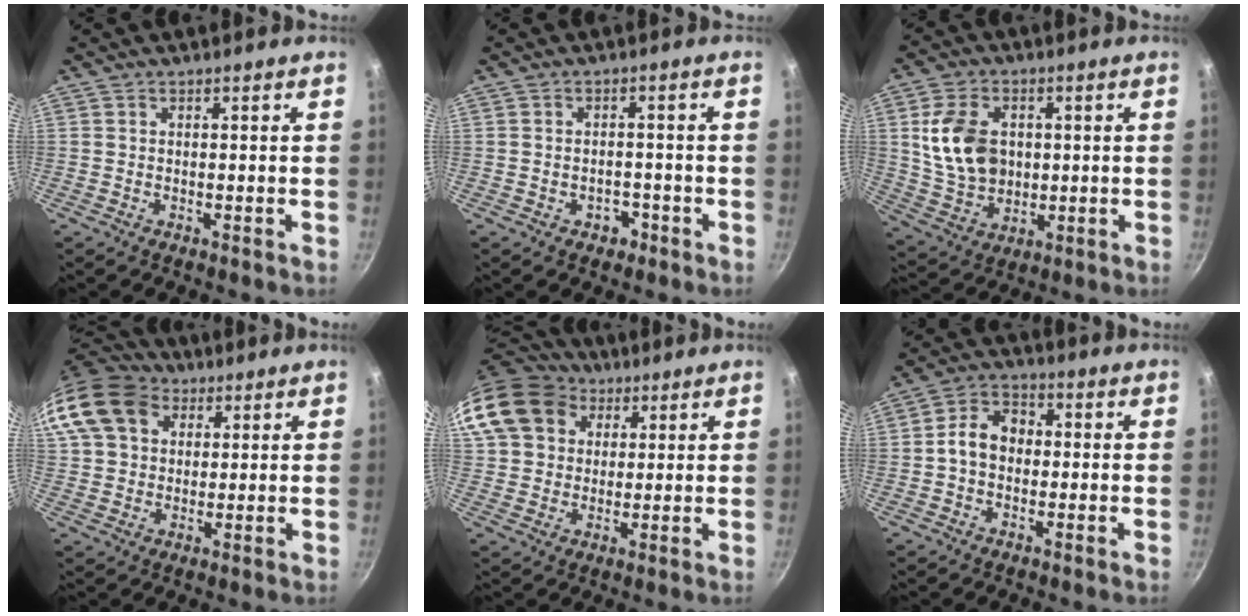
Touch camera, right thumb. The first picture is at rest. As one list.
[{"total": 2.9, "force": [-1.5, 2.1, 1.3], "torque": [-0.004, 0.018, -0.014]}, {"total": 13.2, "force": [1.9, 9.8, 8.6], "torque": [-0.141, -0.007, 0.043]}, {"total": 16.9, "force": [6.4, 12.9, 9.0], "torque": [-0.174, 0.022, 0.109]}, {"total": 17.3, "force": [7.1, 13.7, 8.0], "torque": [-0.152, 0.018, 0.126]}, {"total": 7.8, "force": [-0.1, 6.0, 5.0], "torque": [-0.061, 0.026, -0.017]}]